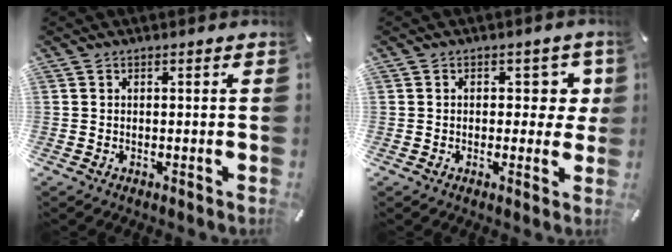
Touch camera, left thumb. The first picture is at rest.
{"total": 5.4, "force": [1.1, 3.7, 3.7], "torque": [-0.029, -0.005, 0.009]}